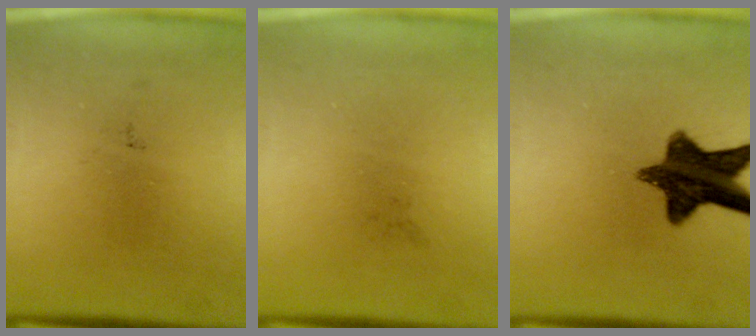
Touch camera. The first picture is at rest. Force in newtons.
{"total": 0.0}
{"total": 12.1}